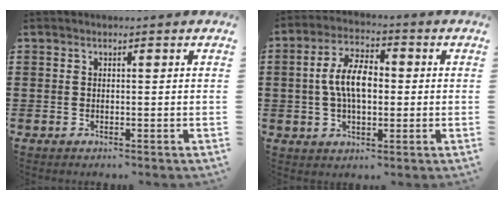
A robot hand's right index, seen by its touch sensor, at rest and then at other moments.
{"total": 7.6, "force": [0.0, 3.8, 6.6], "torque": [-0.138, 0.009, -0.004]}